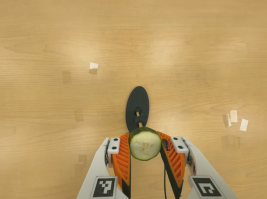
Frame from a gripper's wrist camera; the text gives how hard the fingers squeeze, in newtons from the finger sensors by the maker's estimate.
{"total": 11.4, "left": 10.8, "right": 11.9}